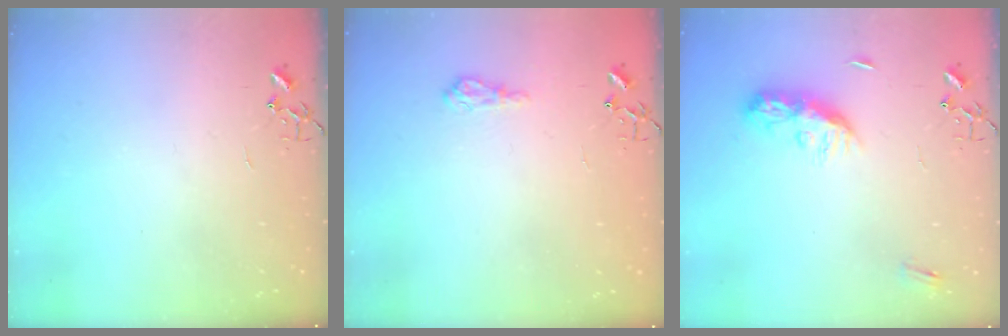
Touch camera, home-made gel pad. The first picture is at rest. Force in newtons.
{"total": 5.5, "press": 5.5, "slide": 0.9}
{"total": 9.3, "press": 9.3, "slide": 0.1}